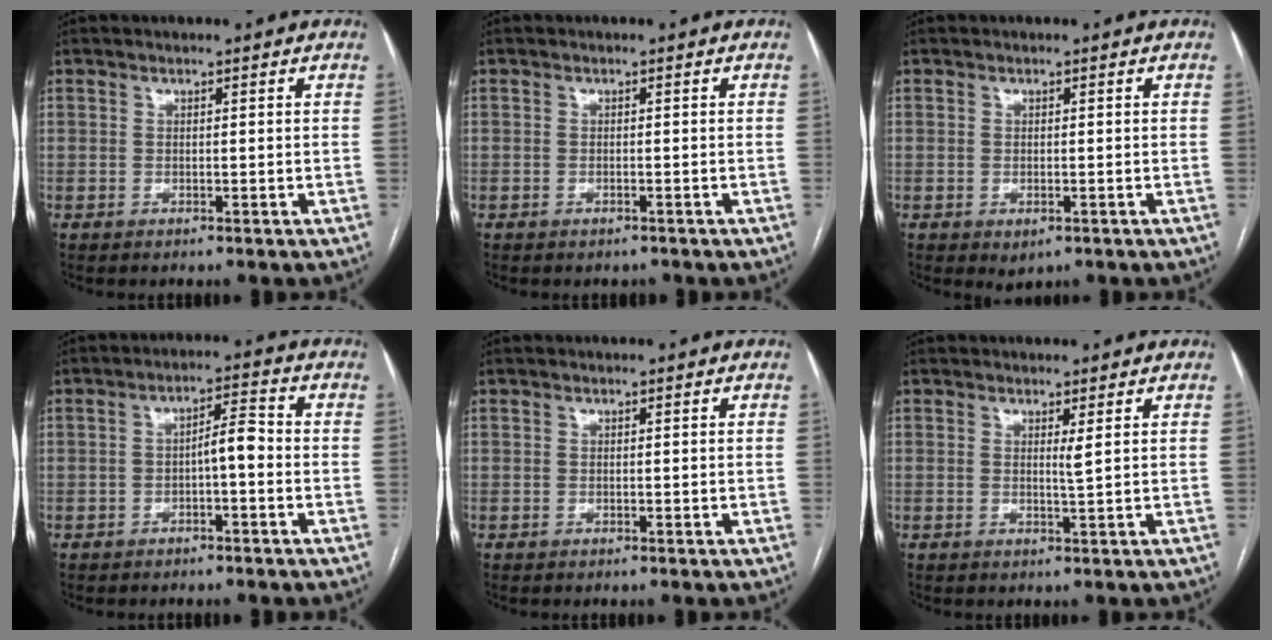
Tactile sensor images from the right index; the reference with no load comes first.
{"total": 1.0, "force": [-0.9, 0.5, 0.3], "torque": [-0.007, -0.001, -0.008]}
{"total": 2.0, "force": [-0.9, 1.2, 1.4], "torque": [-0.017, -0.003, -0.001]}
{"total": 4.2, "force": [-1.1, 1.0, 3.9], "torque": [-0.060, 0.018, -0.014]}
{"total": 0.0}
{"total": 1.1, "force": [0.4, -0.3, 1.0], "torque": [-0.022, -0.005, 0.008]}